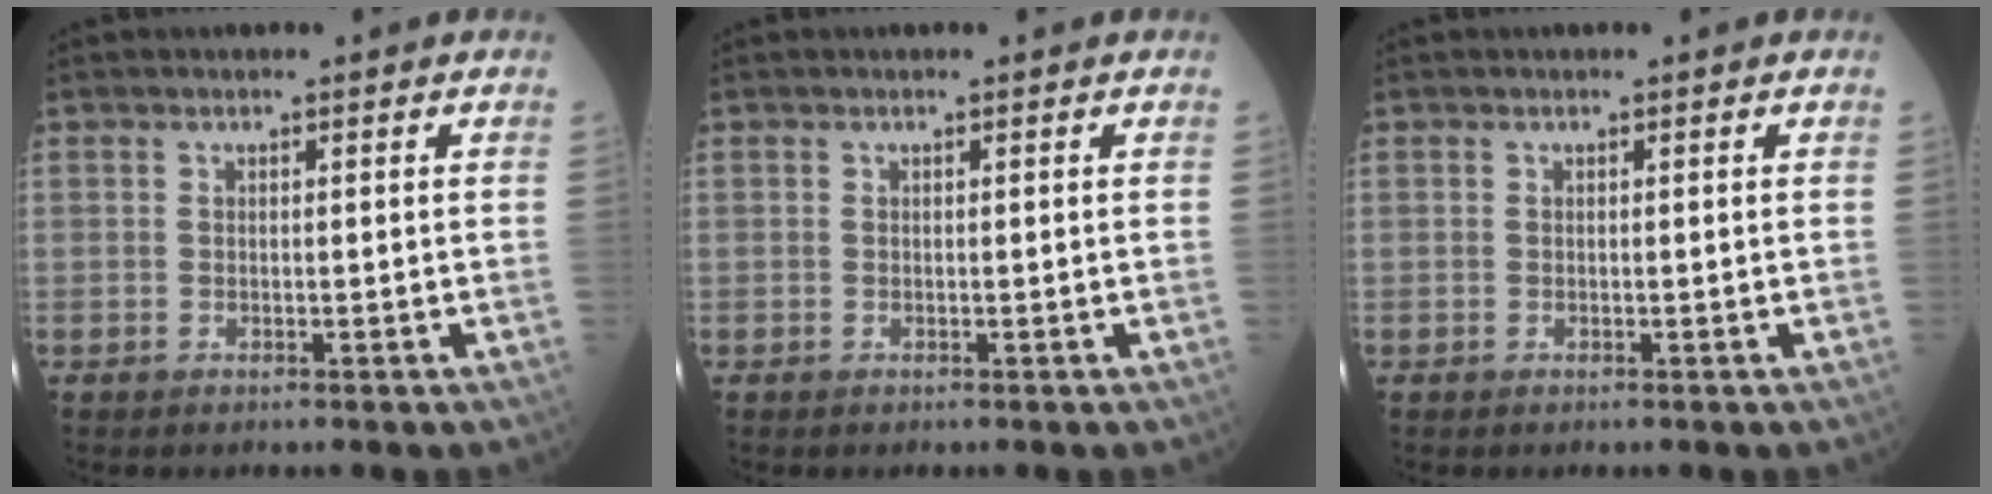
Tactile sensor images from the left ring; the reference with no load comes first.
{"total": 0.0}
{"total": 0.0}